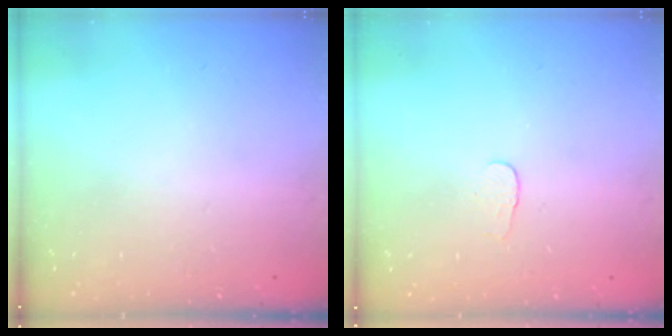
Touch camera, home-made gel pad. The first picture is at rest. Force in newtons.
{"total": 3.8, "press": 3.8, "slide": 0.3}